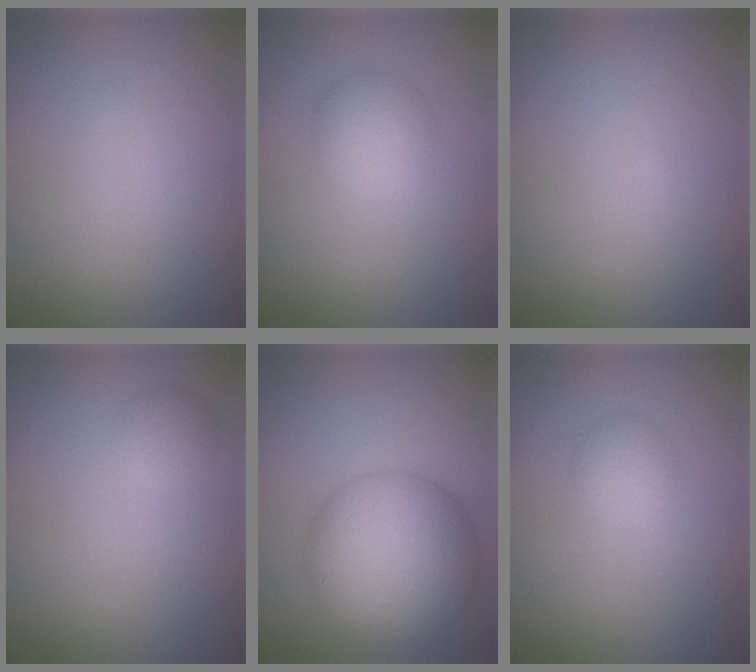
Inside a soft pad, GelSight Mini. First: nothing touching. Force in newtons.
{"total": 2.9, "press": 2.9, "slide": 0.0}
{"total": 0.0}
{"total": 1.5, "press": 1.5, "slide": 0.1}
{"total": 10.5, "press": 10.5, "slide": 0.3}
{"total": 1.8, "press": 1.8, "slide": 0.1}